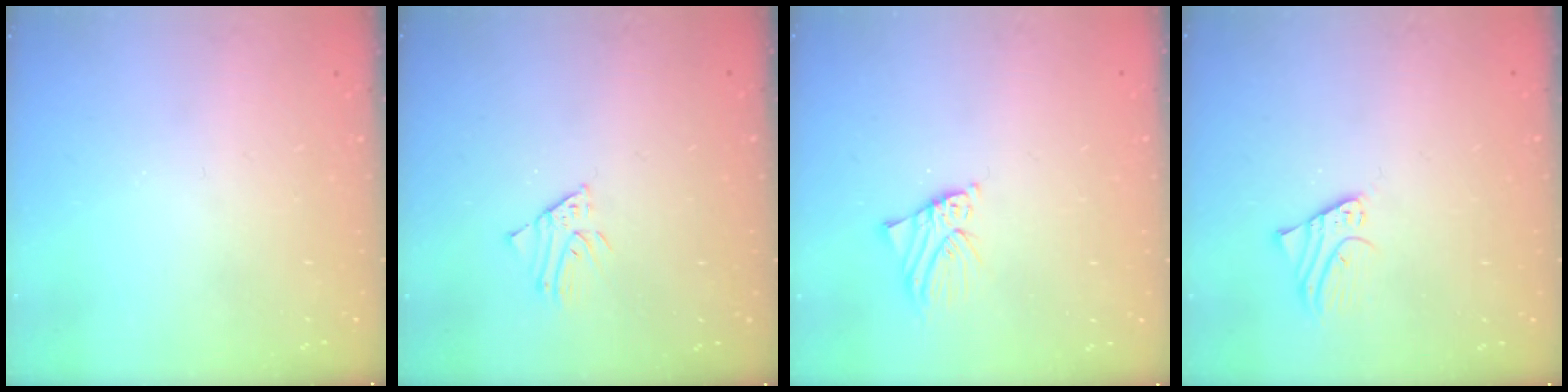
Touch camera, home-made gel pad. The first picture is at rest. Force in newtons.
{"total": 1.9, "press": 1.9, "slide": 0.1}
{"total": 2.7, "press": 2.7, "slide": 0.4}
{"total": 2.1, "press": 2.1, "slide": 0.1}